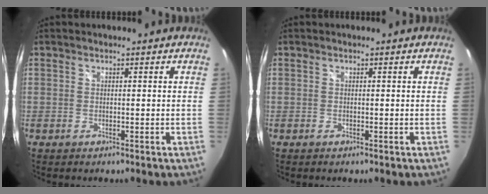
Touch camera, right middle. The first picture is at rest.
{"total": 0.0}